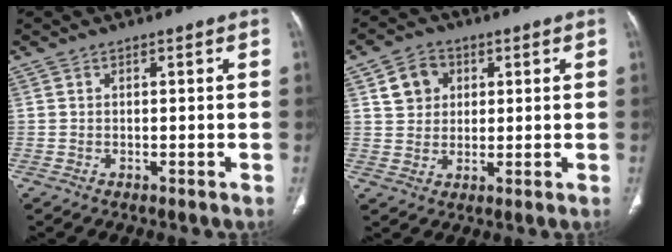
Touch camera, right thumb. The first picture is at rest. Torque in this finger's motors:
{"motor_torque": [0.05, -0.06, 0.77, 0.14, 0.07]}